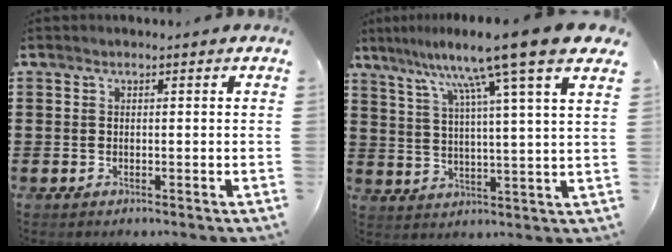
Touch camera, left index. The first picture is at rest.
{"total": 11.6, "force": [8.3, -1.2, 8.0], "torque": [-0.168, -0.043, 0.124]}